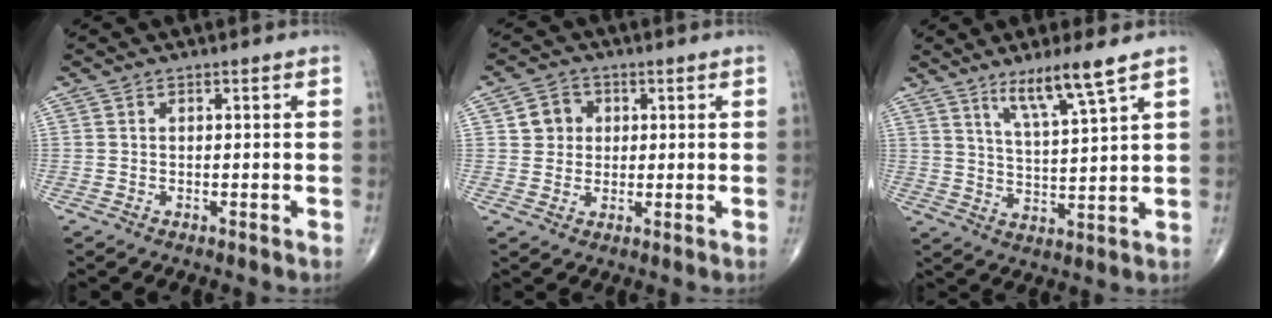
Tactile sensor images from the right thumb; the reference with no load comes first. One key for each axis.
{"total": 5.0, "fx": 1.1, "fy": 4.6, "fz": 1.7, "tx": 0.000, "ty": 0.002, "tz": 0.014}
{"total": 8.9, "fx": 5.9, "fy": 0.3, "fz": 6.7, "tx": -0.123, "ty": -0.039, "tz": 0.110}